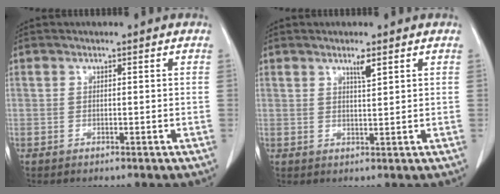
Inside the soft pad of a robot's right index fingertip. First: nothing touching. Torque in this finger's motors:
{"motor_torque": [0.21, 0.29, 0.03, 0.01]}